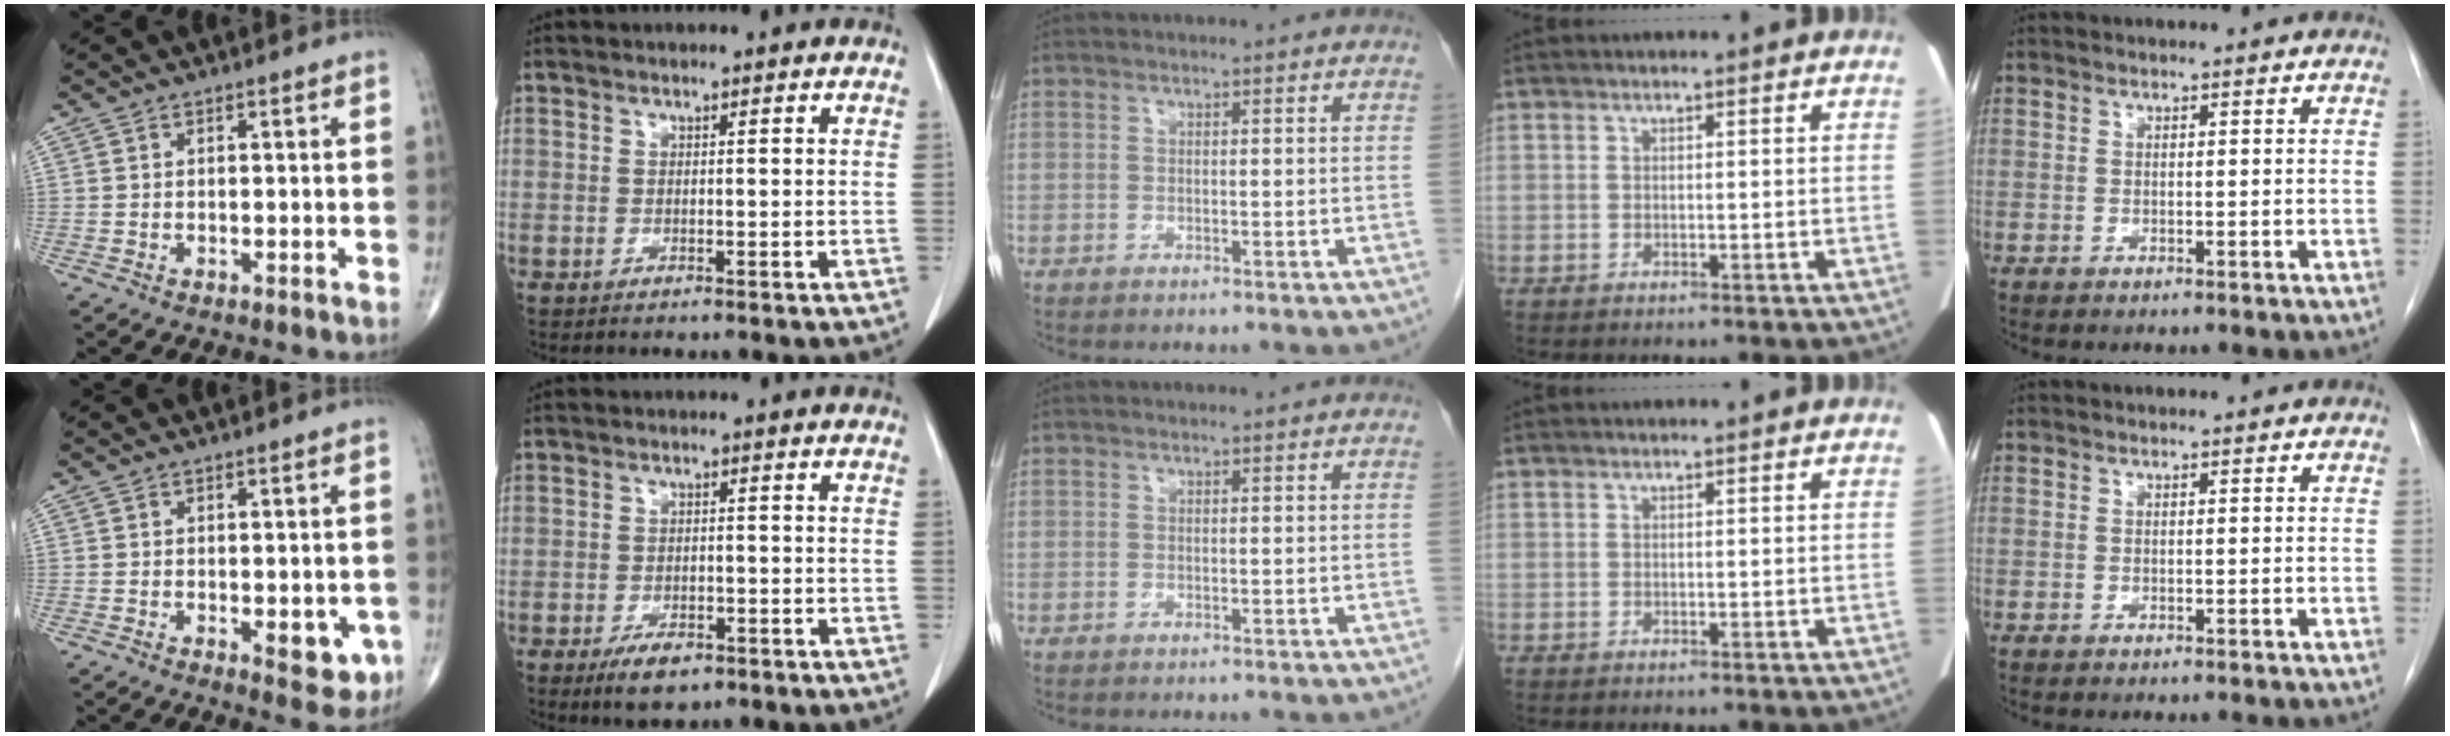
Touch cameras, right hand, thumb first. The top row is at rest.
{"thumb": {"total": 6.2, "force": [-1.5, 3.0, 5.2], "torque": [-0.041, -0.008, -0.012]}, "index": {"total": 4.7, "force": [-3.0, 2.0, 3.0], "torque": [-0.053, -0.003, -0.043]}}